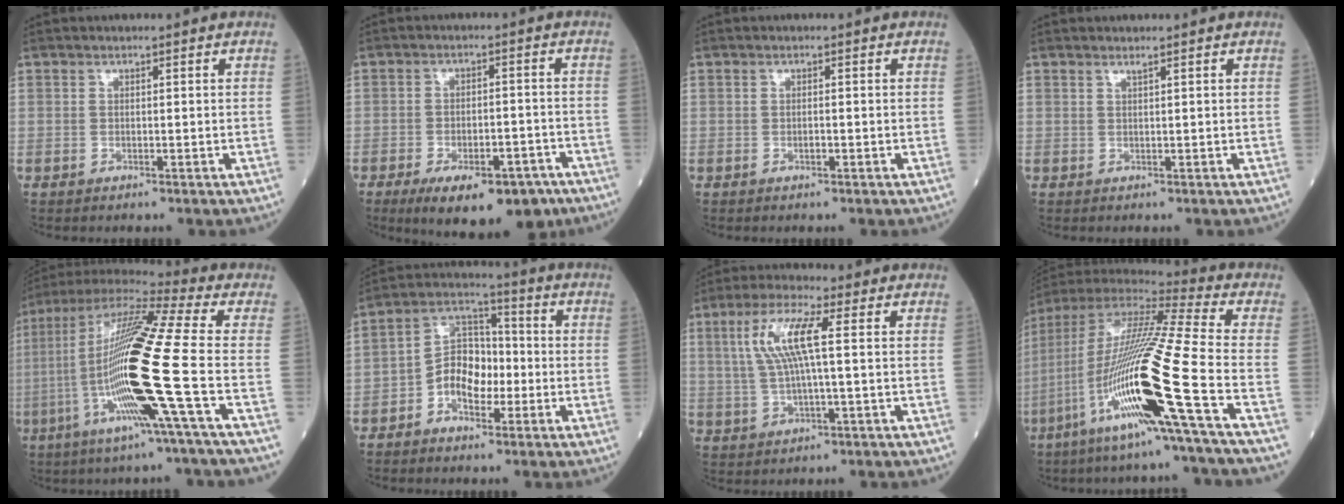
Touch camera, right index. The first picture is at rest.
{"total": 13.4, "force": [-8.8, 5.5, 8.5], "torque": [-0.108, 0.002, -0.126]}
{"total": 0.8, "force": [-0.2, 0.3, 0.8], "torque": [-0.017, -0.001, -0.003]}
{"total": 0.6, "force": [0.5, -0.2, 0.3], "torque": [-0.012, -0.007, 0.013]}
{"total": 21.1, "force": [-4.5, -1.1, 20.6], "torque": [-0.425, -0.021, -0.107]}
{"total": 8.3, "force": [-2.4, 5.2, 6.0], "torque": [-0.112, 0.027, -0.049]}
{"total": 8.5, "force": [1.8, 0.9, 8.2], "torque": [-0.177, 0.014, 0.036]}
{"total": 23.2, "force": [-8.2, -1.1, 21.7], "torque": [-0.443, -0.037, -0.169]}